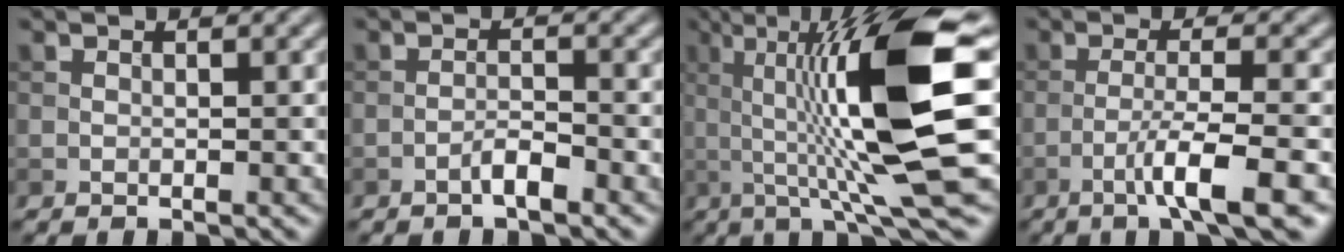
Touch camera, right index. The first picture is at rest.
{"total": 1.8, "force": [-1.2, 0.3, 1.3], "torque": [-0.022, 0.006, -0.025]}
{"total": 13.4, "force": [1.7, 2.6, 13.0], "torque": [-0.199, 0.006, 0.032]}
{"total": 5.5, "force": [-2.5, 0.5, 4.8], "torque": [-0.077, 0.006, -0.051]}